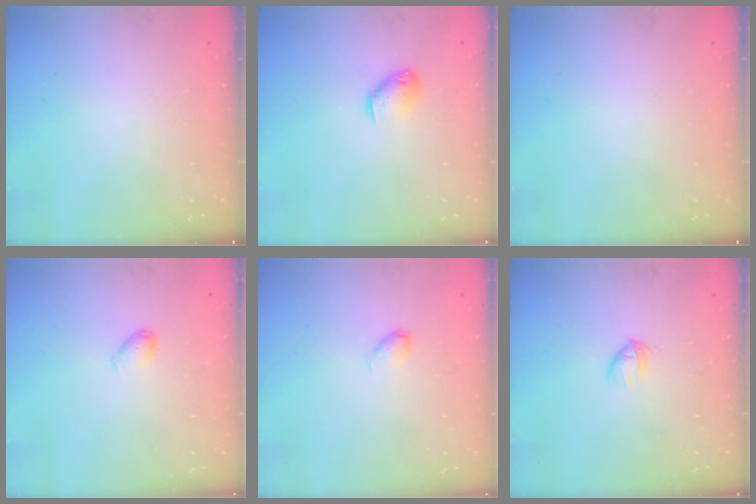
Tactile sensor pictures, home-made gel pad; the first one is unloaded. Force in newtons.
{"total": 7.6, "press": 7.5, "slide": 1.4}
{"total": 0.0}
{"total": 3.4, "press": 3.4, "slide": 0.6}
{"total": 3.7, "press": 3.7, "slide": 0.7}
{"total": 3.1, "press": 3.0, "slide": 0.9}